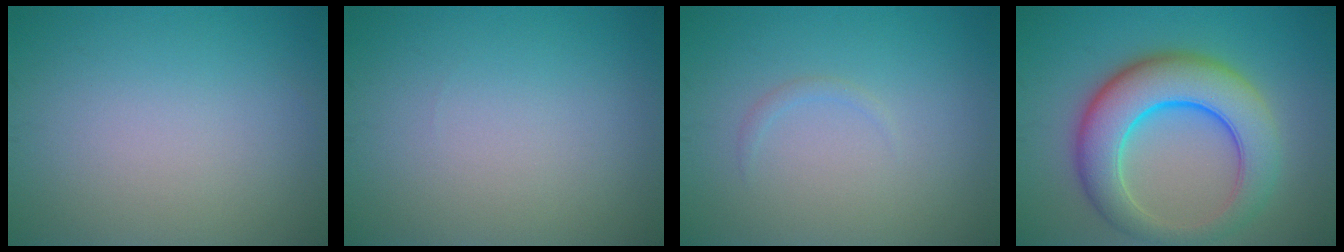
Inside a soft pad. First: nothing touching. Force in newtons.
{"total": 0.0}
{"total": 0.7, "press": 0.7, "slide": 0.1}
{"total": 9.0, "press": 9.0, "slide": 0.3}